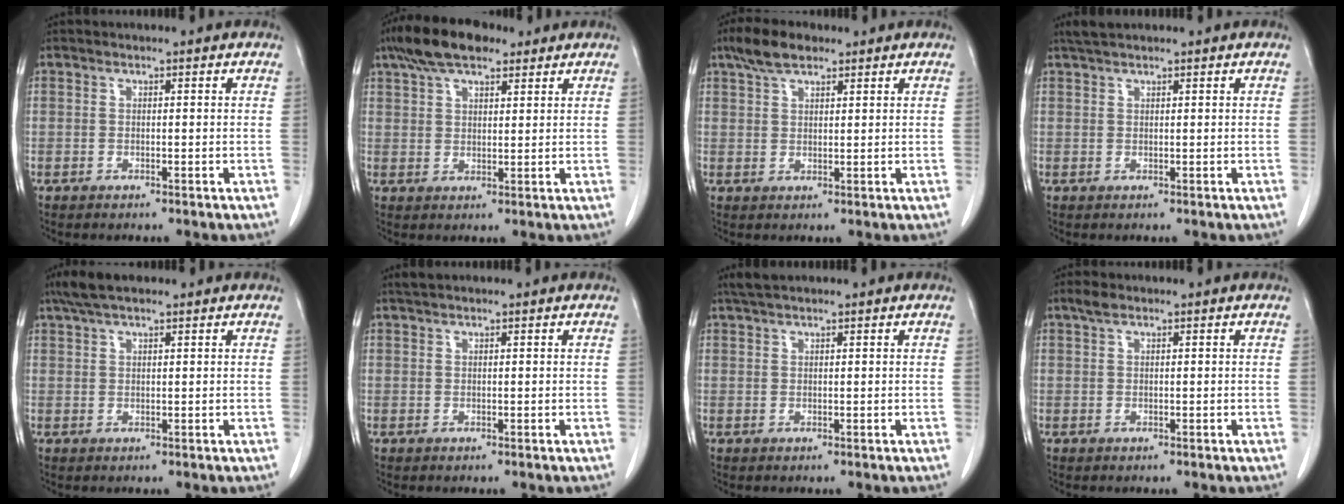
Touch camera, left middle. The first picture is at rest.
{"total": 9.3, "force": [6.7, 3.3, 5.5], "torque": [-0.107, 0.025, 0.118]}
{"total": 5.1, "force": [3.7, 2.0, 2.9], "torque": [-0.062, 0.014, 0.070]}
{"total": 2.7, "force": [2.3, 0.4, 1.3], "torque": [-0.027, 0.018, 0.045]}
{"total": 5.2, "force": [4.0, 1.3, 3.1], "torque": [-0.062, 0.023, 0.073]}
{"total": 1.6, "force": [1.4, 0.2, 0.8], "torque": [-0.019, 0.017, 0.027]}
{"total": 2.8, "force": [2.4, 0.4, 1.4], "torque": [-0.029, 0.019, 0.046]}
{"total": 1.5, "force": [1.1, 0.5, 0.9], "torque": [-0.021, 0.013, 0.021]}